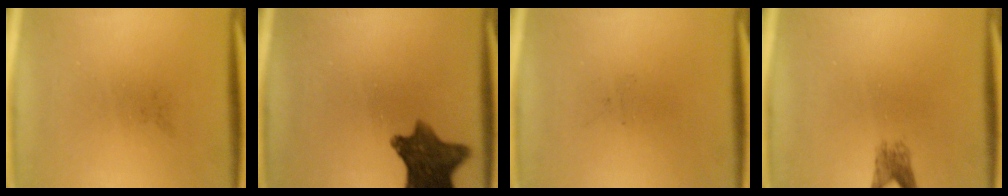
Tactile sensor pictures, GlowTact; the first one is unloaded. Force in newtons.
{"total": 9.9}
{"total": 0.0}
{"total": 2.2}